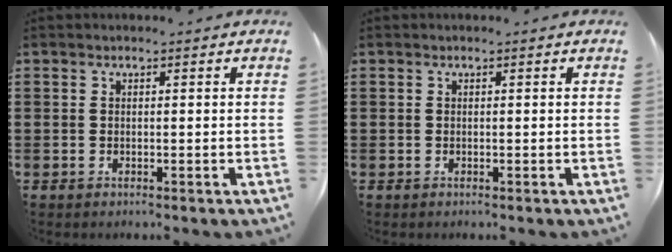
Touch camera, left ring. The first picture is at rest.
{"total": 0.0}